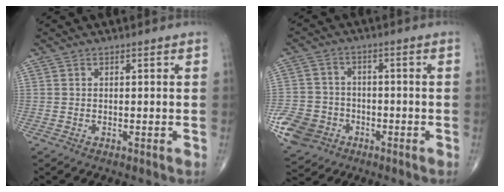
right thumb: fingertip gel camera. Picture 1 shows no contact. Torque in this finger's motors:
{"motor_torque": [0.86, 0.39, 0.19, -0.64, 0.16]}